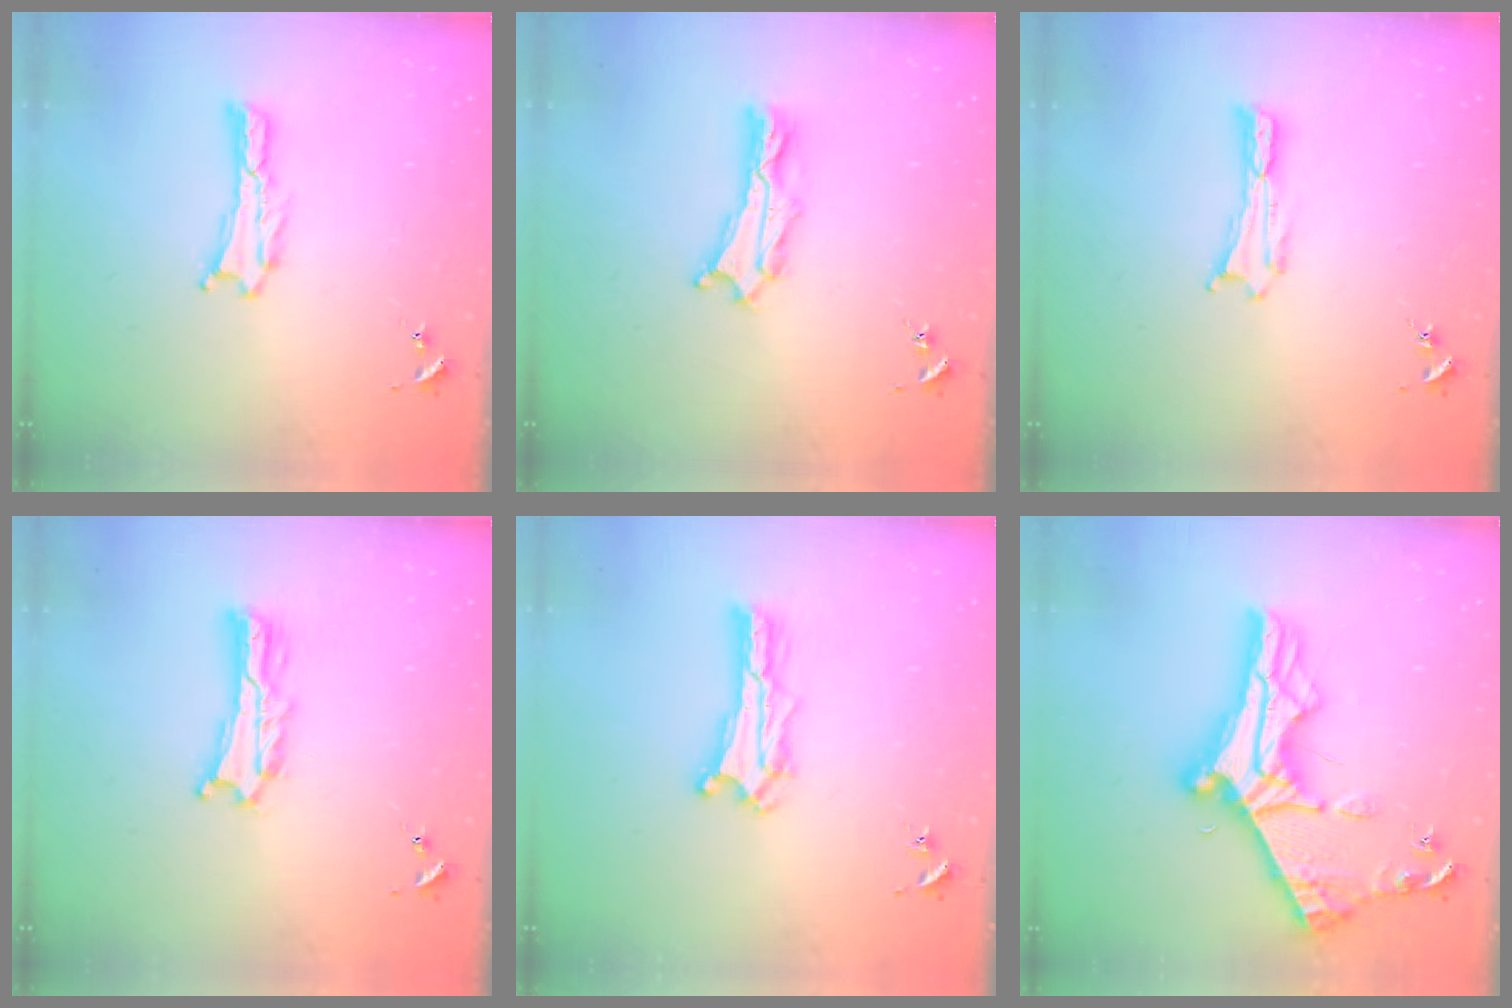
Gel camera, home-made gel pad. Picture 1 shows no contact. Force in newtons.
{"total": 2.4, "press": 2.4, "slide": 0.3}
{"total": 0.0}
{"total": 2.0, "press": 2.0, "slide": 0.3}
{"total": 0.9, "press": 0.9, "slide": 0.2}
{"total": 11.2, "press": 11.1, "slide": 1.2}